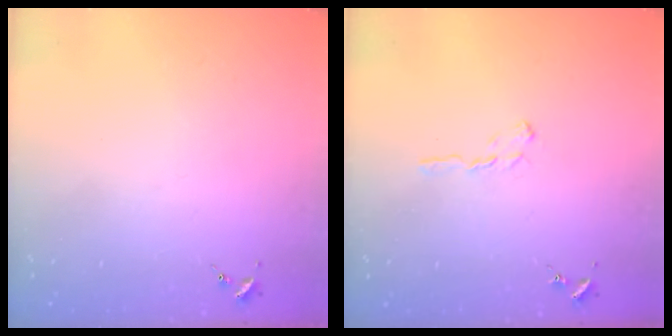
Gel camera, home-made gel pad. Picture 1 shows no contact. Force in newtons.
{"total": 5.5, "press": 5.5, "slide": 0.6}